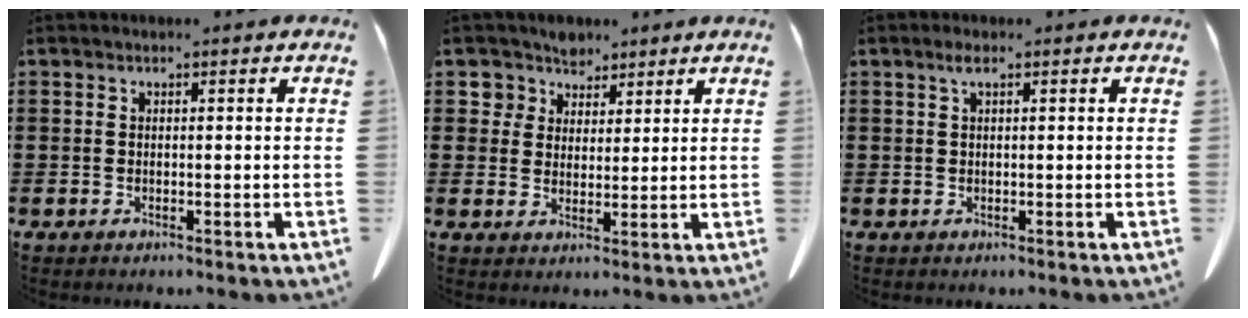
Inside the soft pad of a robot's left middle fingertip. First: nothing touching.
{"total": 4.4, "force": [3.1, 3.1, 0.3], "torque": [-0.029, 0.003, 0.056]}
{"total": 1.5, "force": [0.6, 0.3, 1.3], "torque": [-0.028, 0.005, 0.009]}